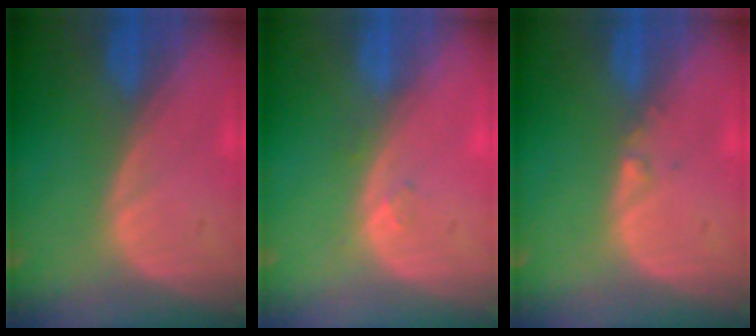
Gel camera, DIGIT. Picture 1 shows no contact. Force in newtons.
{"total": 1.1, "press": 1.0, "slide": 0.4}
{"total": 0.7, "press": 0.6, "slide": 0.4}